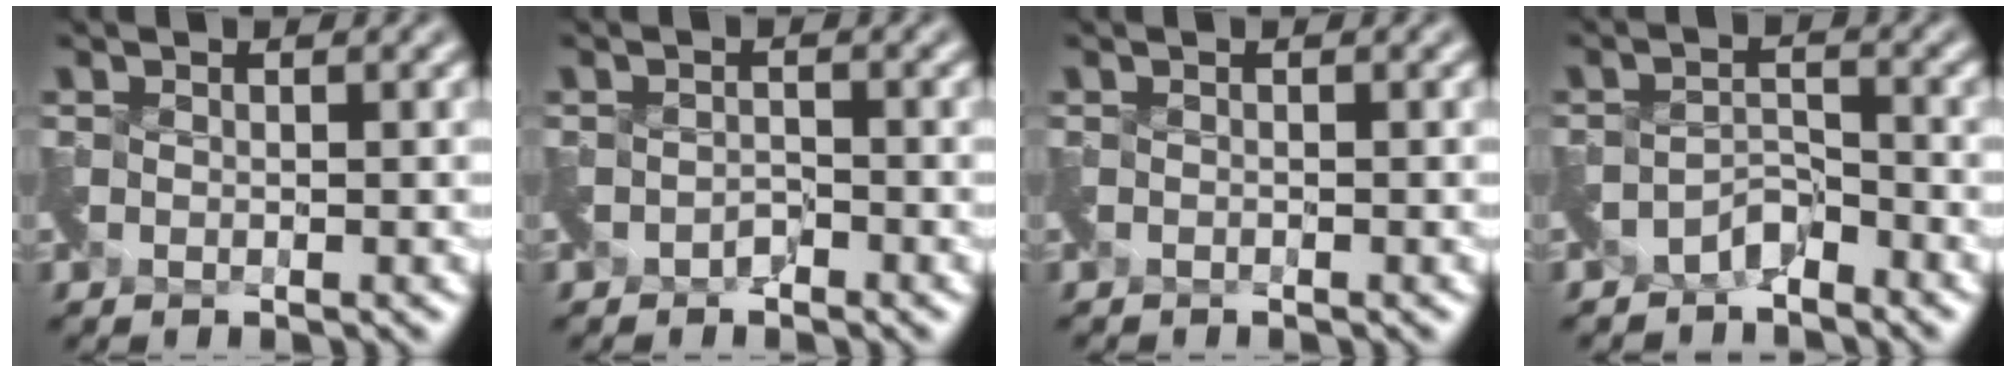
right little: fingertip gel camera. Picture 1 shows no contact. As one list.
[{"total": 0.7, "force": [-0.7, 0.2, 0.0], "torque": [-0.003, 0.000, -0.012]}, {"total": 0.5, "force": [-0.4, -0.1, -0.3], "torque": [0.003, -0.007, -0.010]}, {"total": 1.9, "force": [-1.9, 0.2, 0.1], "torque": [-0.005, 0.002, -0.036]}]